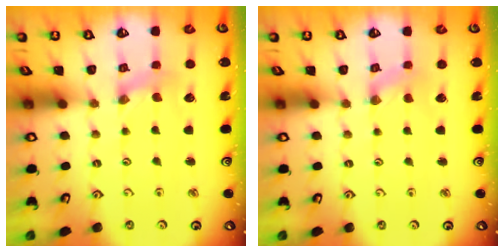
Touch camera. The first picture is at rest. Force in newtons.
{"total": 0.8, "press": 0.8, "slide": 0.1}